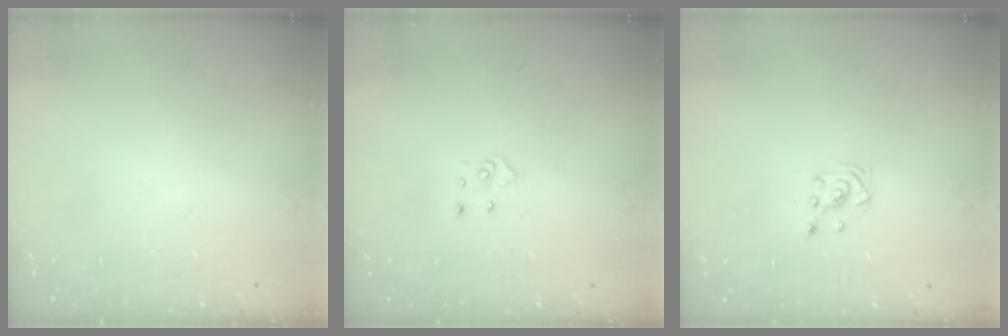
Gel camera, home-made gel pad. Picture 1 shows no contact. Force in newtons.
{"total": 4.2, "press": 4.2, "slide": 0.4}
{"total": 2.9, "press": 2.8, "slide": 0.3}